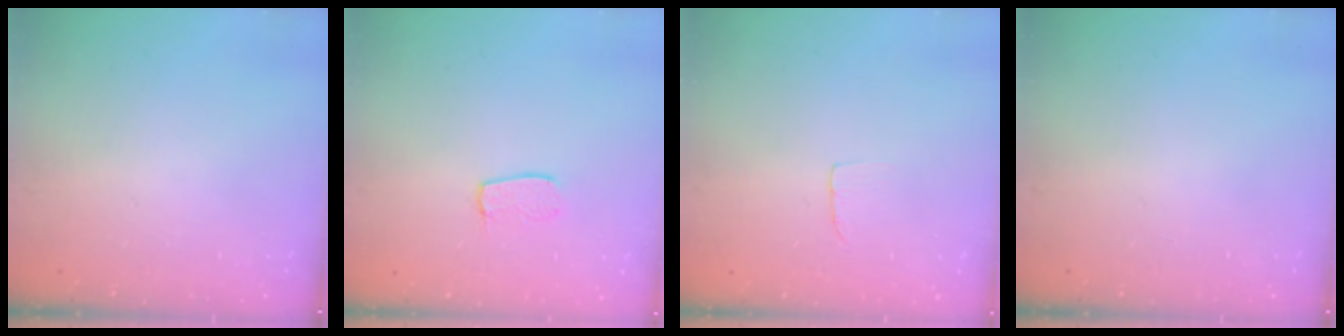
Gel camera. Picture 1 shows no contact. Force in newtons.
{"total": 6.0, "press": 6.0, "slide": 0.5}
{"total": 2.7, "press": 2.7, "slide": 0.2}
{"total": 0.0}